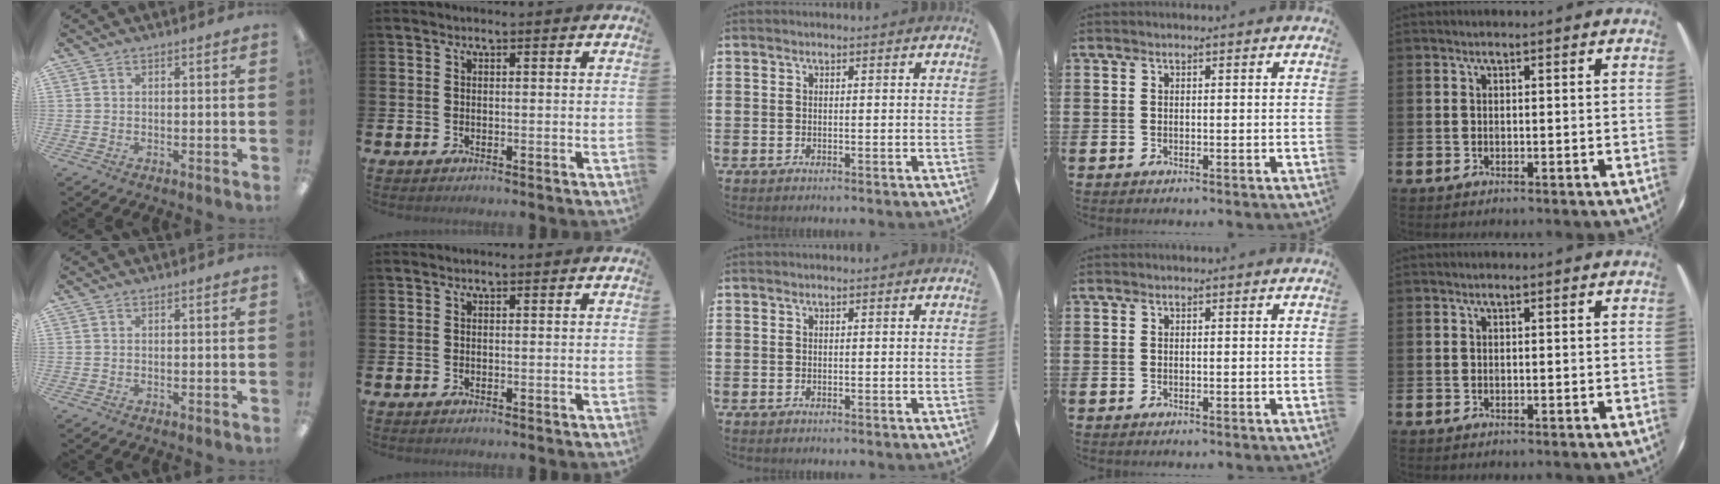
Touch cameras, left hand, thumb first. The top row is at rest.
{}